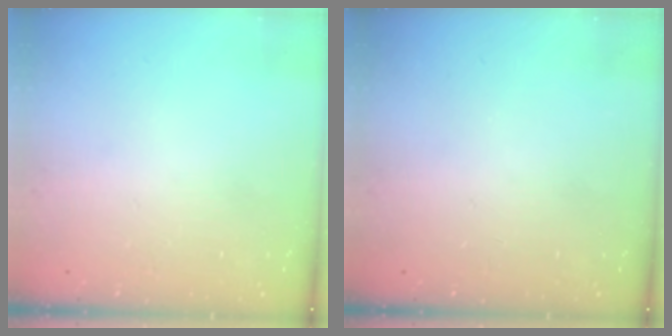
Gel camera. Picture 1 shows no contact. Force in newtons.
{"total": 0.0}